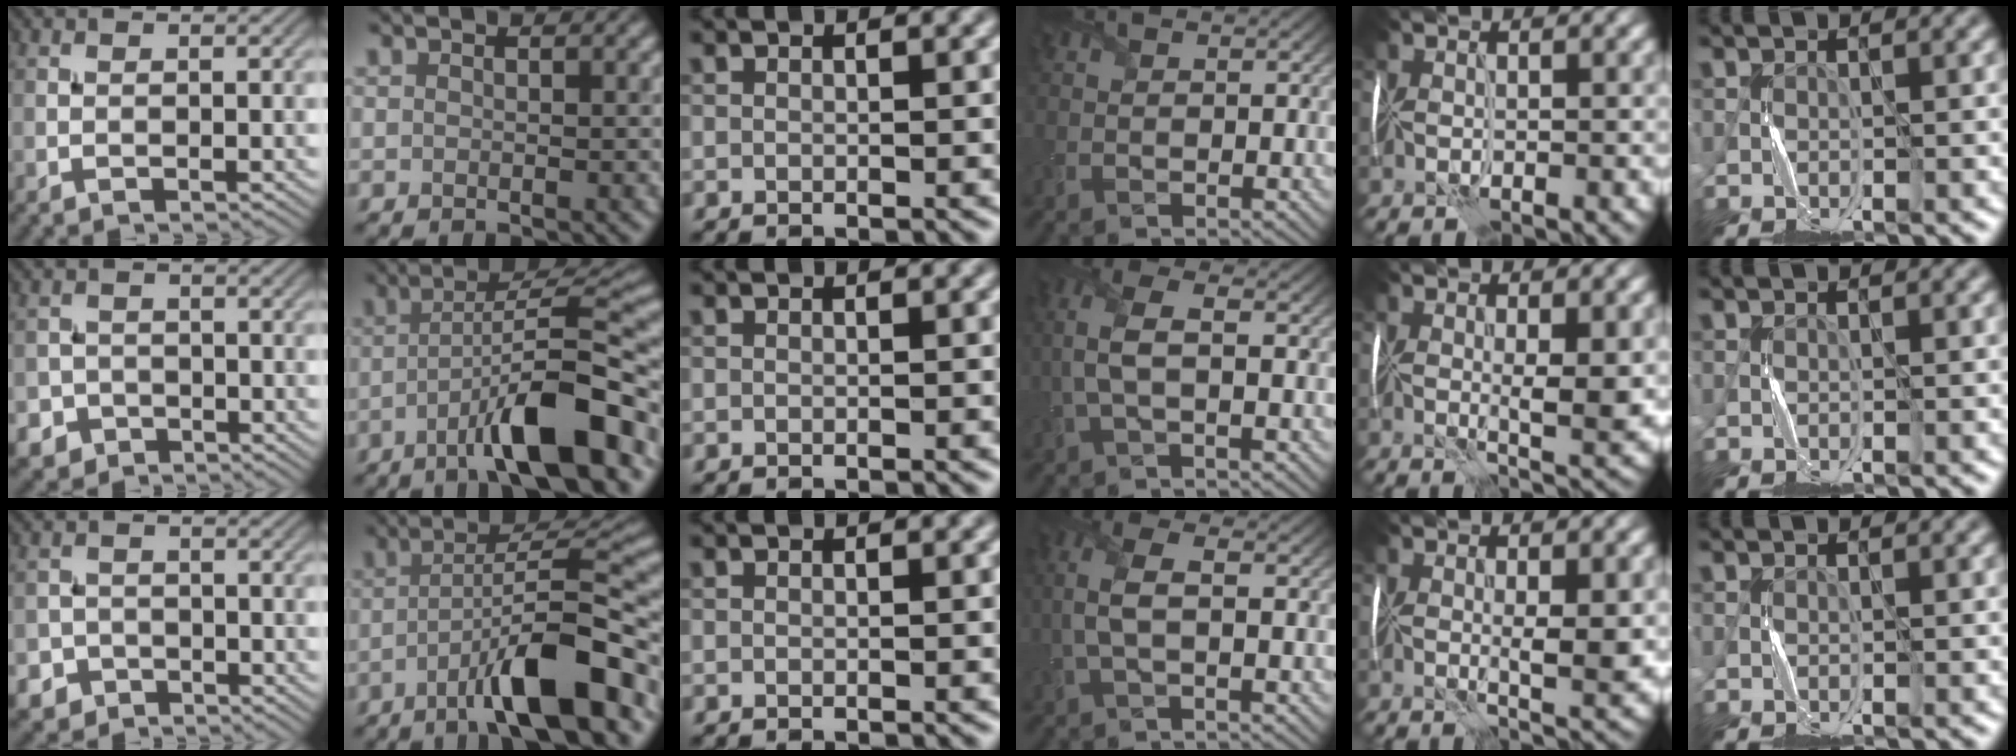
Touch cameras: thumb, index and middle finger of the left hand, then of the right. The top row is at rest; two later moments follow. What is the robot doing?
{"motion": "fold", "object": "handkerchief"}